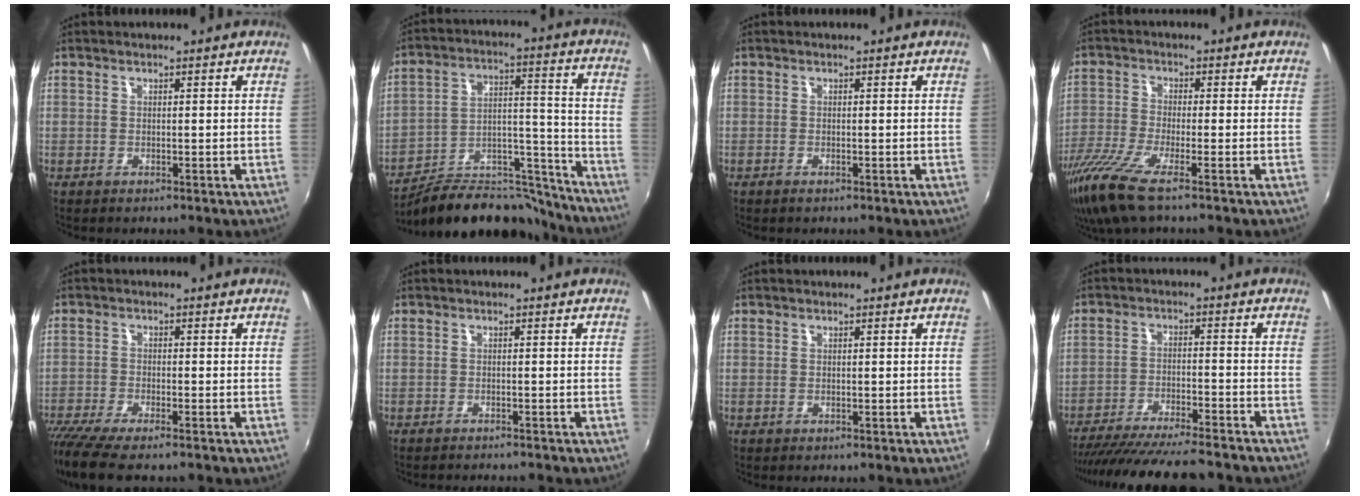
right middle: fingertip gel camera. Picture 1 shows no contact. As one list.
[{"total": 18.1, "force": [-15.4, 7.1, 6.4], "torque": [-0.096, 0.051, -0.222]}, {"total": 0.6, "force": [-0.6, 0.0, 0.2], "torque": [-0.006, -0.003, -0.012]}, {"total": 9.6, "force": [-6.9, 0.7, 6.7], "torque": [-0.157, -0.035, -0.135]}, {"total": 9.3, "force": [-7.8, 1.4, 4.8], "torque": [-0.124, -0.044, -0.142]}, {"total": 3.3, "force": [-3.1, 0.3, 1.0], "torque": [-0.028, -0.013, -0.050]}, {"total": 0.0}, {"total": 19.0, "force": [-16.8, 2.7, 8.5], "torque": [-0.167, -0.033, -0.255]}]